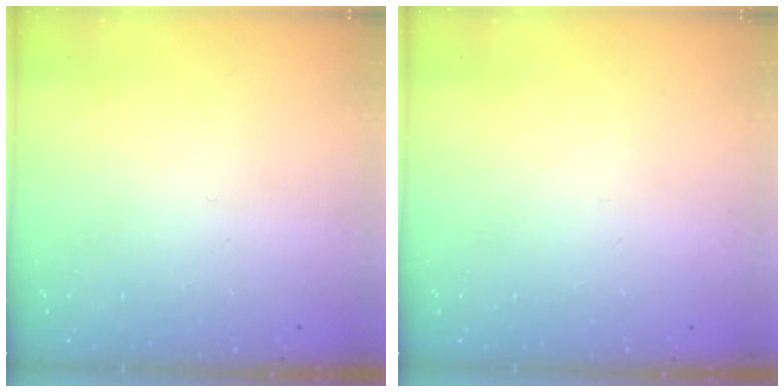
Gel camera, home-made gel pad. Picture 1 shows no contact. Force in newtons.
{"total": 0.0}